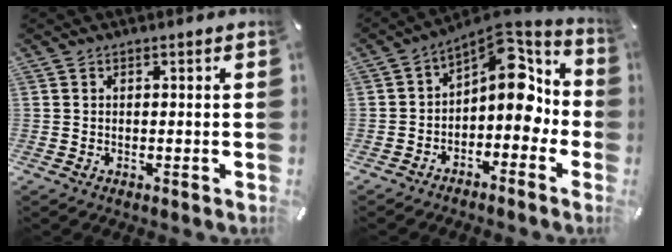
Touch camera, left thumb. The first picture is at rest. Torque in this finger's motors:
{"motor_torque": [0.28, 0.87, 1.25, 0.51, 0.13]}